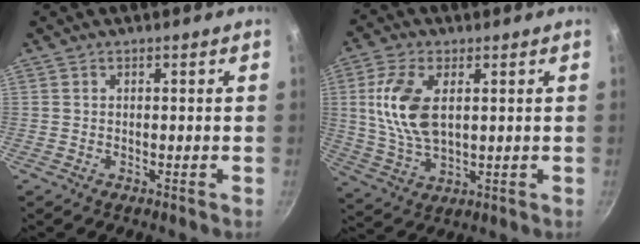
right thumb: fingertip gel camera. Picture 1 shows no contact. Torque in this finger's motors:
{"motor_torque": [-0.48, 1.08, 1.19, 0.15, 0.15]}